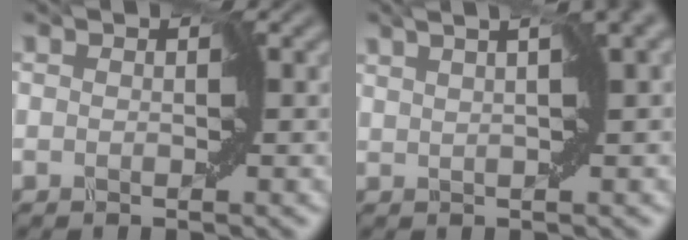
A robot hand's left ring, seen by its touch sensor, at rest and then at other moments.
{"total": 2.2, "force": [0.7, -0.4, 2.0], "torque": [-0.039, 0.004, 0.017]}